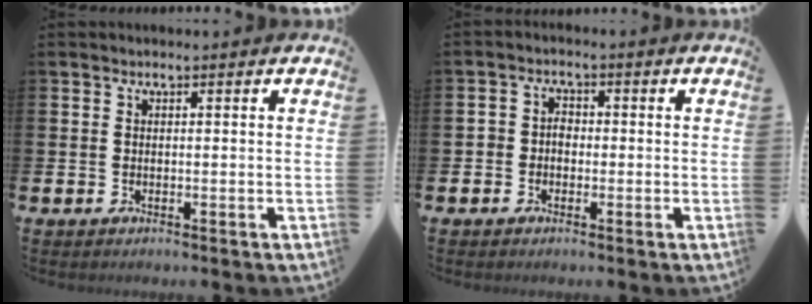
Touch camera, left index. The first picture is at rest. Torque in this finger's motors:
{"motor_torque": [-0.16, 0.06, 0.02, 0.00]}